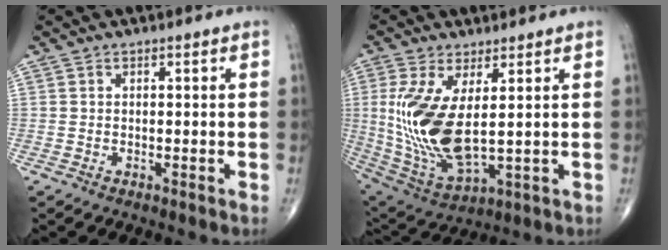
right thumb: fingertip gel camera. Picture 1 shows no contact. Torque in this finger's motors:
{"motor_torque": [-0.50, 1.17, 1.45, 0.88, 0.53]}